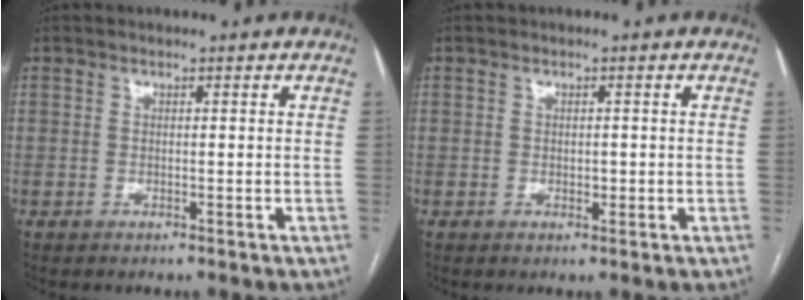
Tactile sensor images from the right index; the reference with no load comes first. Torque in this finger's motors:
{"motor_torque": [-0.11, 0.17, 0.00, 0.00]}